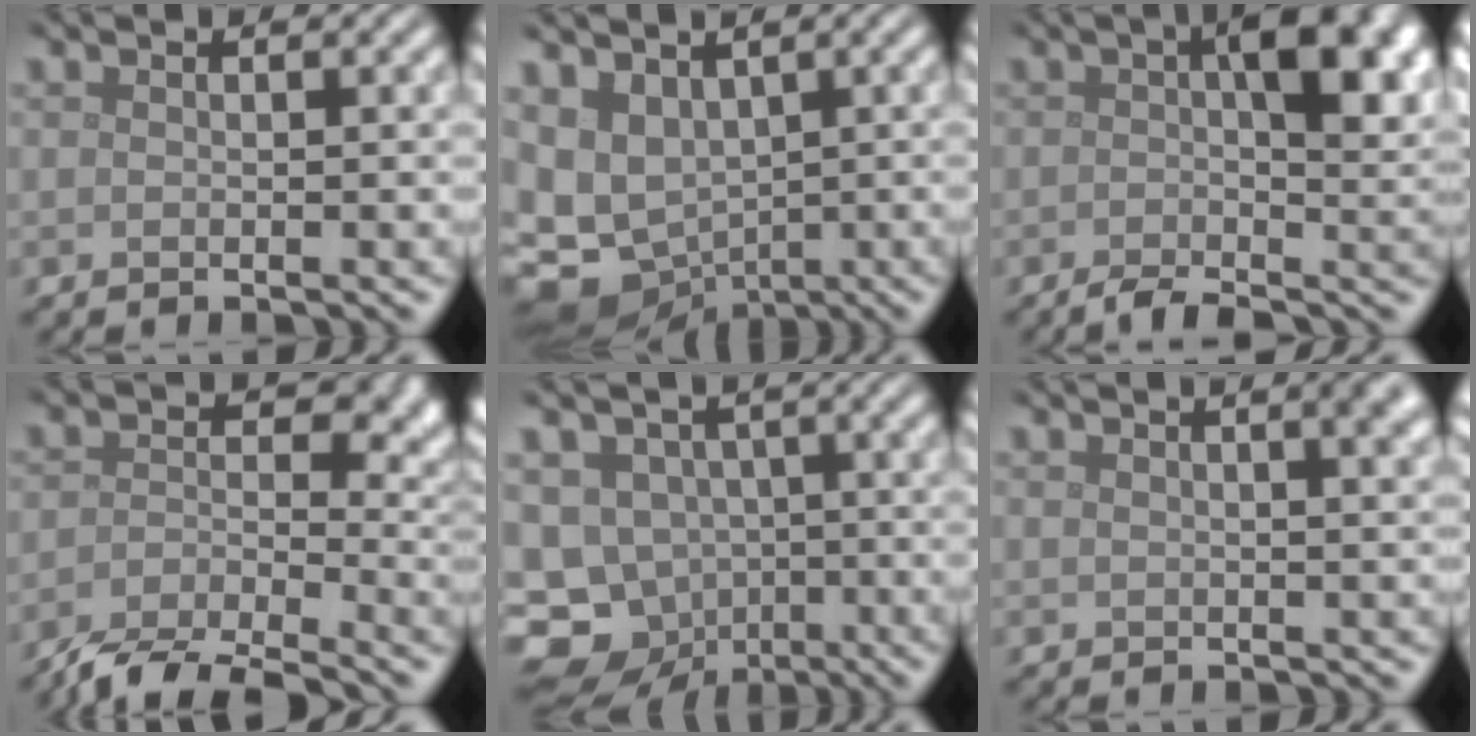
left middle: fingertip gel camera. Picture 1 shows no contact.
{"total": 7.0, "force": [-0.6, 5.7, 4.1], "torque": [-0.083, -0.014, 0.010]}
{"total": 8.1, "force": [-0.3, 3.0, 7.5], "torque": [-0.106, 0.008, -0.017]}
{"total": 8.1, "force": [-4.5, 3.8, 5.5], "torque": [-0.089, -0.019, -0.085]}
{"total": 13.2, "force": [-6.8, 10.5, 4.3], "torque": [-0.087, -0.044, -0.113]}
{"total": 6.1, "force": [3.2, 2.9, 4.3], "torque": [-0.018, 0.038, 0.018]}